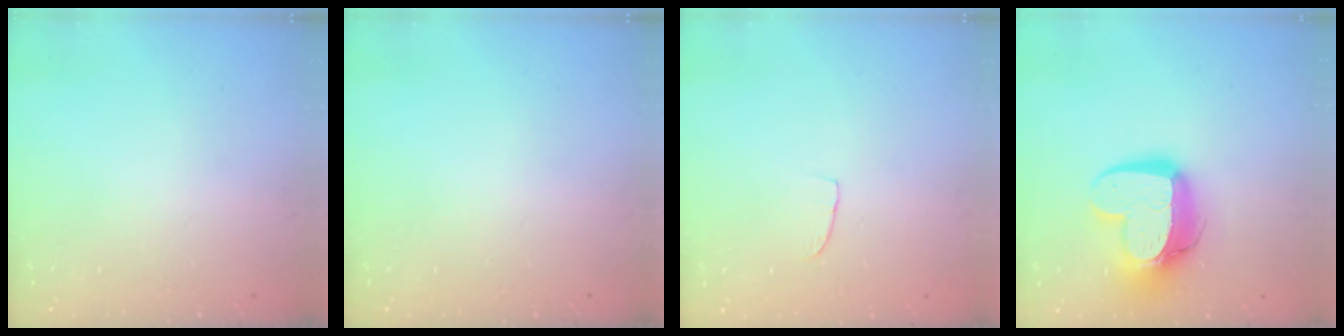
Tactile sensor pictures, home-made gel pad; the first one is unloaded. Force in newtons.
{"total": 0.0}
{"total": 2.5, "press": 2.5, "slide": 0.1}
{"total": 14.9, "press": 14.9, "slide": 1.4}